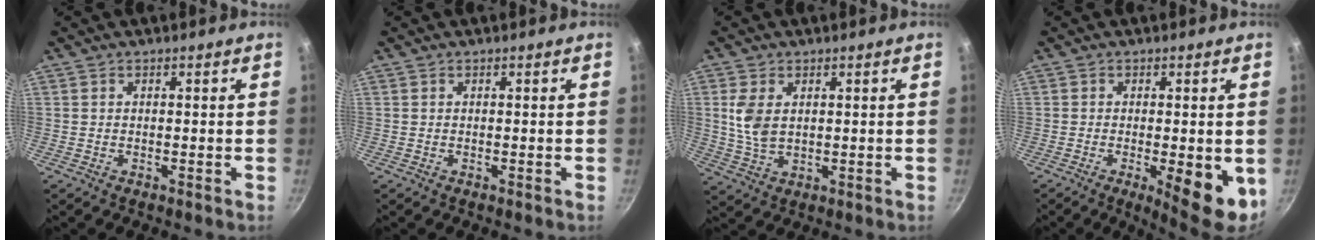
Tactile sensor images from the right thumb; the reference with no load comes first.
{"total": 0.0}
{"total": 6.3, "force": [1.3, 3.8, 4.8], "torque": [-0.100, -0.008, 0.029]}
{"total": 9.2, "force": [-2.3, 2.7, 8.5], "torque": [-0.100, -0.006, -0.021]}